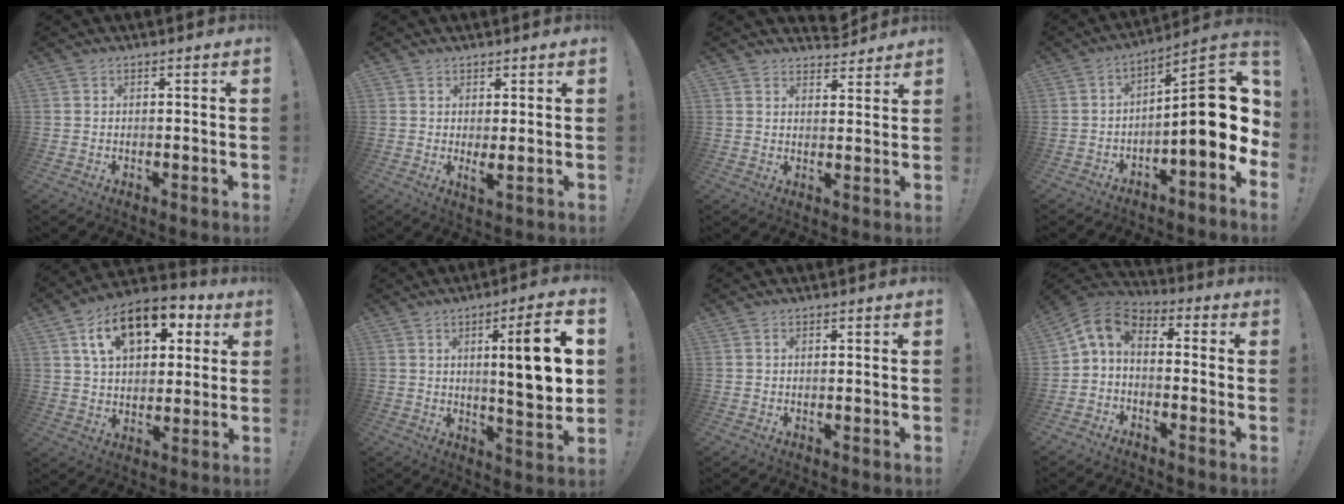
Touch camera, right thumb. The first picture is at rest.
{"total": 2.7, "force": [1.1, 0.2, 2.4], "torque": [-0.035, -0.015, 0.018]}
{"total": 3.9, "force": [3.4, 1.8, 0.4], "torque": [0.002, -0.025, 0.063]}
{"total": 16.9, "force": [-1.2, 5.4, 16.0], "torque": [-0.217, 0.011, -0.012]}
{"total": 16.0, "force": [7.5, 9.7, 10.3], "torque": [-0.164, -0.025, 0.135]}
{"total": 14.8, "force": [2.9, 1.8, 14.4], "torque": [-0.199, -0.018, 0.029]}
{"total": 0.0}
{"total": 5.9, "force": [-1.1, 3.8, 4.4], "torque": [-0.100, 0.006, -0.018]}